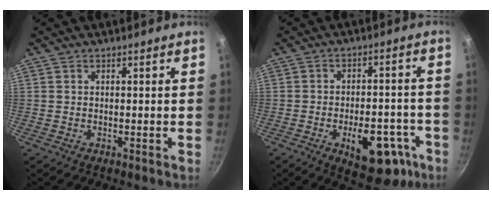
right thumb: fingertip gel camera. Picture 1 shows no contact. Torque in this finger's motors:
{"motor_torque": [1.35, 1.07, 1.05, -0.73, 0.29]}